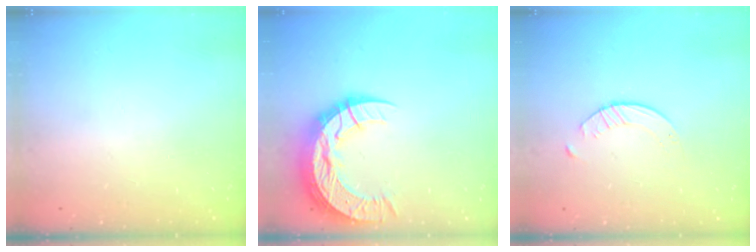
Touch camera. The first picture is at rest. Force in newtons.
{"total": 15.4, "press": 15.3, "slide": 1.1}
{"total": 2.1, "press": 2.0, "slide": 0.3}